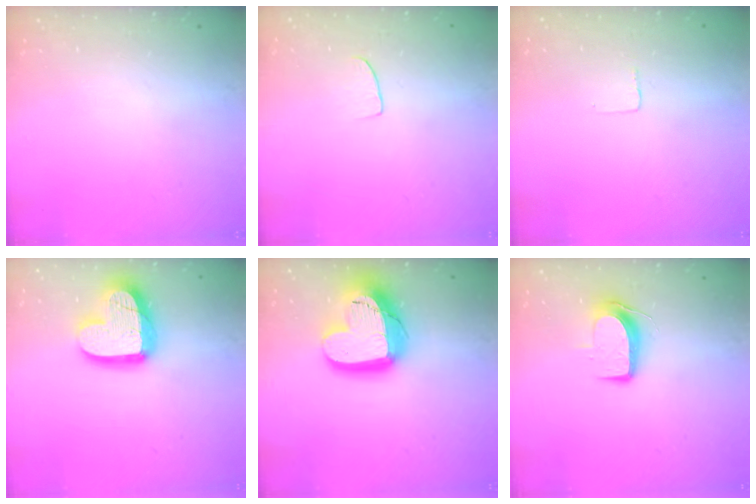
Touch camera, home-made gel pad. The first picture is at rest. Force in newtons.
{"total": 4.2, "press": 4.2, "slide": 0.3}
{"total": 1.9, "press": 1.9, "slide": 0.1}
{"total": 19.2, "press": 19.1, "slide": 1.8}
{"total": 20.1, "press": 20.0, "slide": 1.6}
{"total": 9.1, "press": 9.0, "slide": 1.1}